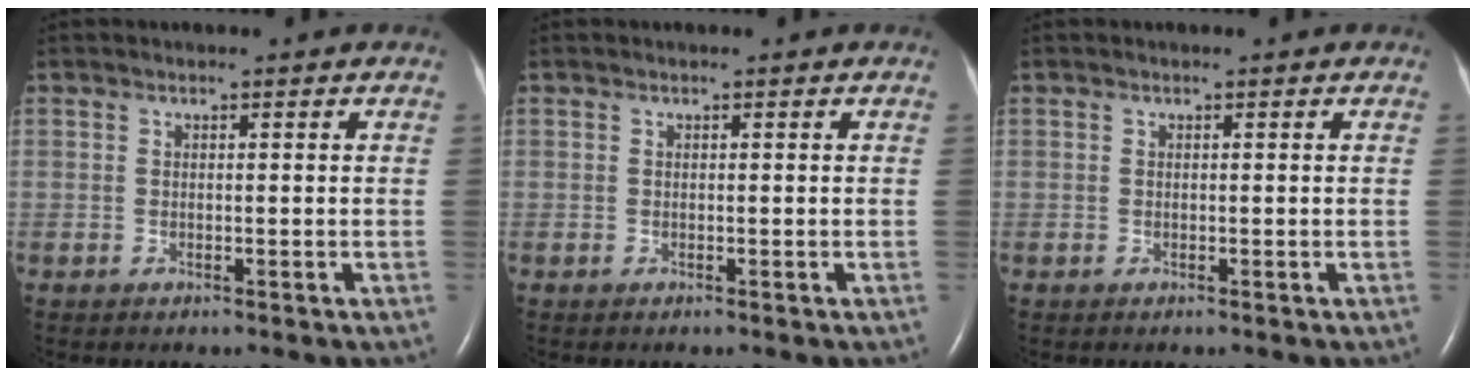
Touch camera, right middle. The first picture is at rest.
{"total": 0.0}
{"total": 0.0}